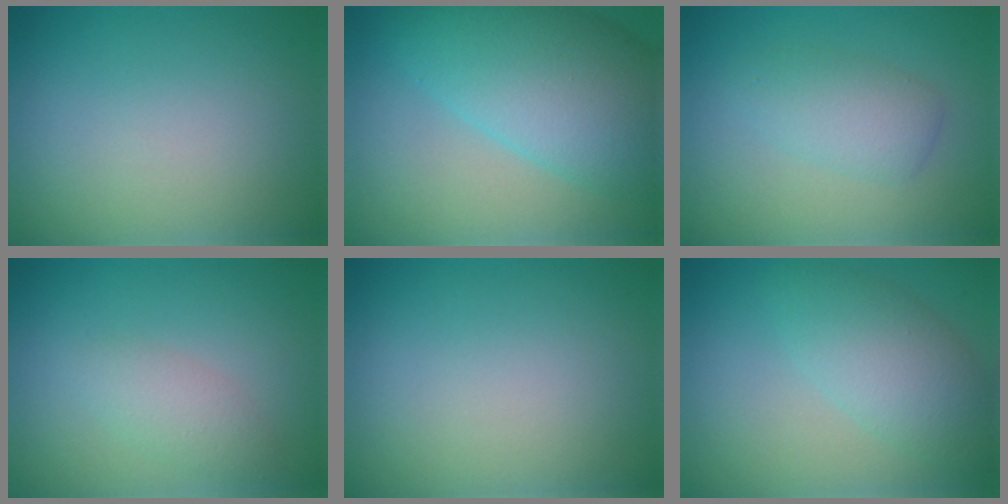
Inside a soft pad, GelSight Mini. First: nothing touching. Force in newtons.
{"total": 10.3, "press": 10.3, "slide": 0.4}
{"total": 2.9, "press": 2.9, "slide": 0.0}
{"total": 2.1, "press": 2.1, "slide": 0.1}
{"total": 0.0}
{"total": 4.7, "press": 4.7, "slide": 0.2}